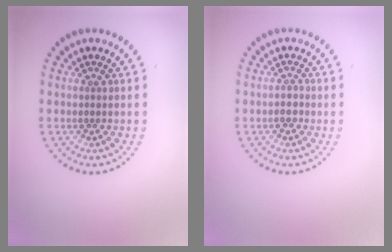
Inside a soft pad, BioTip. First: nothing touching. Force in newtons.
{"total": 1.2, "press": 1.1, "slide": 0.5}